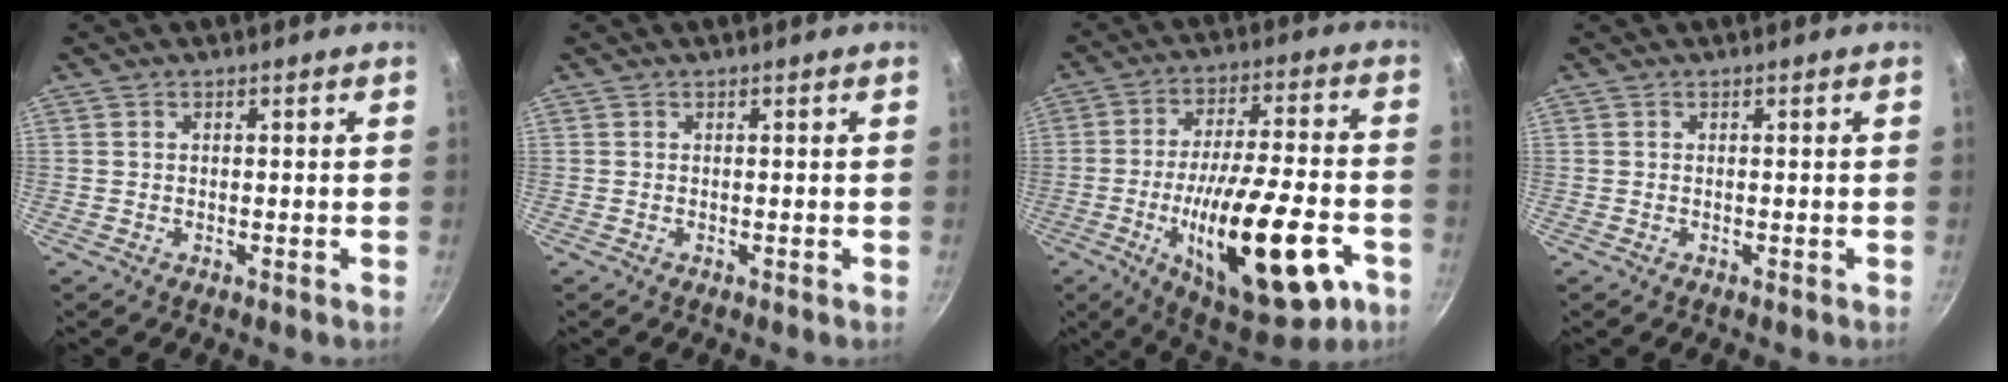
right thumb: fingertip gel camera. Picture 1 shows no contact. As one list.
[{"total": 0.0}, {"total": 25.2, "force": [-9.1, 8.6, 21.9], "torque": [-0.321, 0.027, -0.127]}, {"total": 0.0}]